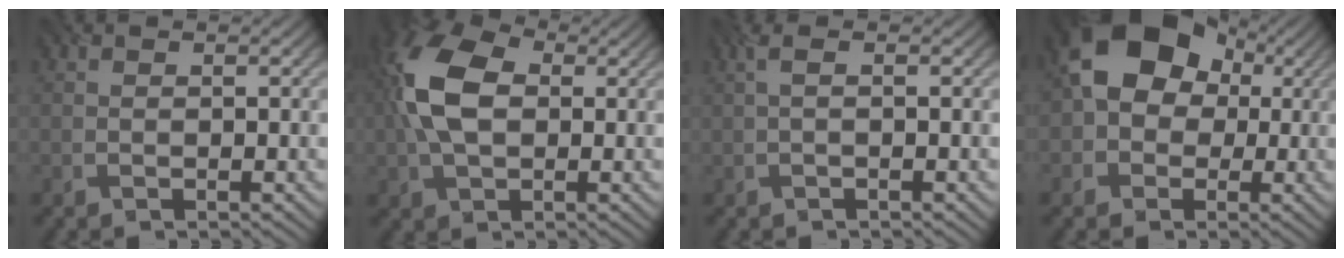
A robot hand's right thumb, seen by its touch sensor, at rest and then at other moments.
{"total": 10.4, "force": [1.1, 6.6, 7.9], "torque": [-0.198, 0.014, 0.009]}
{"total": 1.4, "force": [0.2, 0.1, 1.4], "torque": [-0.026, 0.008, 0.000]}
{"total": 12.1, "force": [2.1, 9.8, 6.7], "torque": [-0.103, 0.014, 0.008]}